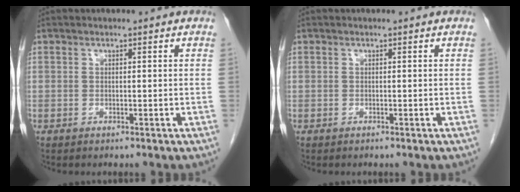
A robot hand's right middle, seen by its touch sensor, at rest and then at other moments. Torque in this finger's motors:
{"motor_torque": [0.27, -0.04, -0.01, 0.00]}